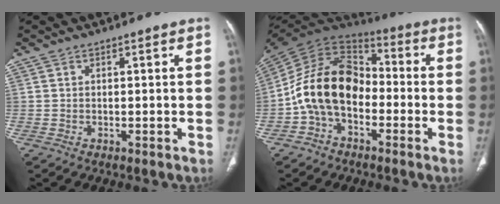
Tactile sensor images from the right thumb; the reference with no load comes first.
{"total": 16.1, "force": [-3.6, 11.0, 11.2], "torque": [-0.193, 0.062, -0.078]}